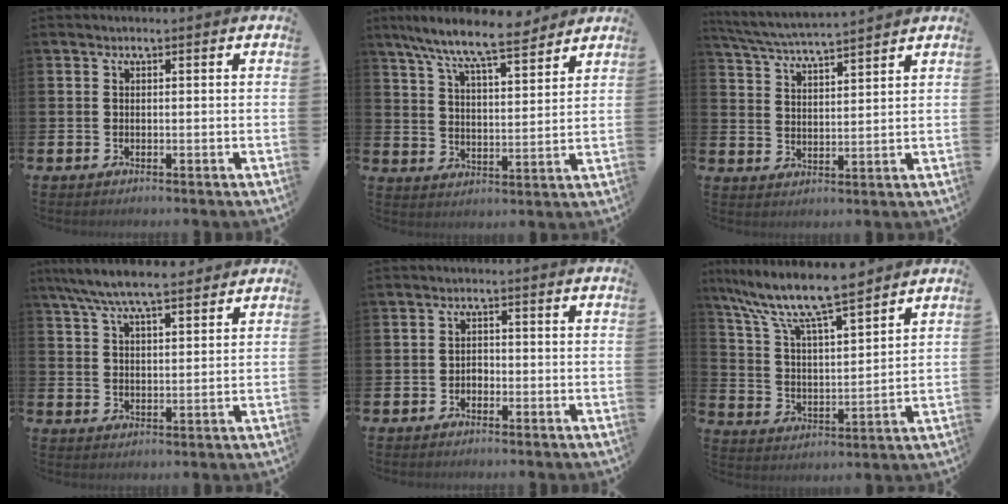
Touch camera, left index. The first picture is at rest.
{"total": 8.9, "force": [8.1, 1.1, 3.5], "torque": [-0.095, -0.046, 0.142]}
{"total": 5.0, "force": [4.9, -0.3, 1.1], "torque": [-0.044, -0.031, 0.086]}
{"total": 7.5, "force": [6.8, 1.3, 2.8], "torque": [-0.072, -0.021, 0.124]}
{"total": 1.3, "force": [-0.9, 0.9, 0.3], "torque": [-0.008, 0.002, -0.020]}
{"total": 10.2, "force": [8.9, 1.4, 4.8], "torque": [-0.132, -0.048, 0.154]}